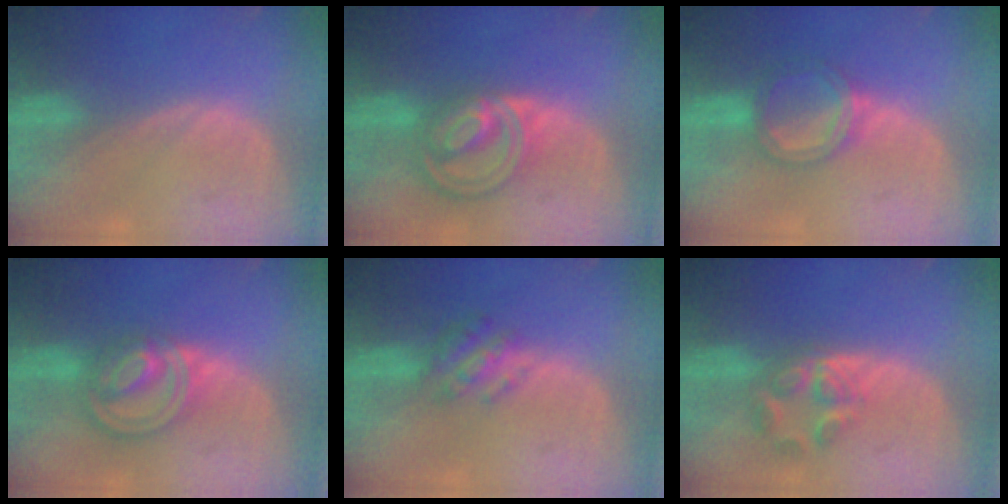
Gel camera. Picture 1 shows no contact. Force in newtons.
{"total": 8.8, "press": 7.4, "slide": 4.6}
{"total": 5.4, "press": 5.1, "slide": 1.6}
{"total": 8.0, "press": 6.8, "slide": 4.1}
{"total": 4.7, "press": 4.6, "slide": 1.0}
{"total": 5.7, "press": 4.9, "slide": 3.0}